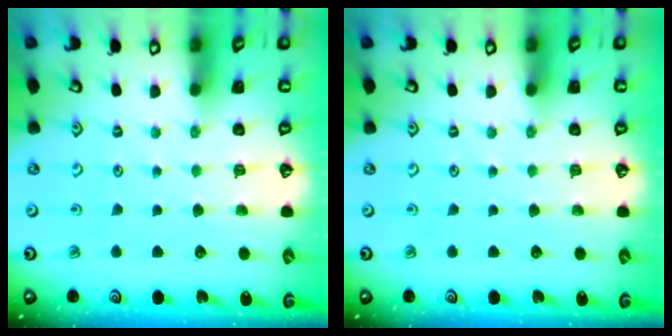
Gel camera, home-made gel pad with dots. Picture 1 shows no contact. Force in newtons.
{"total": 0.0}